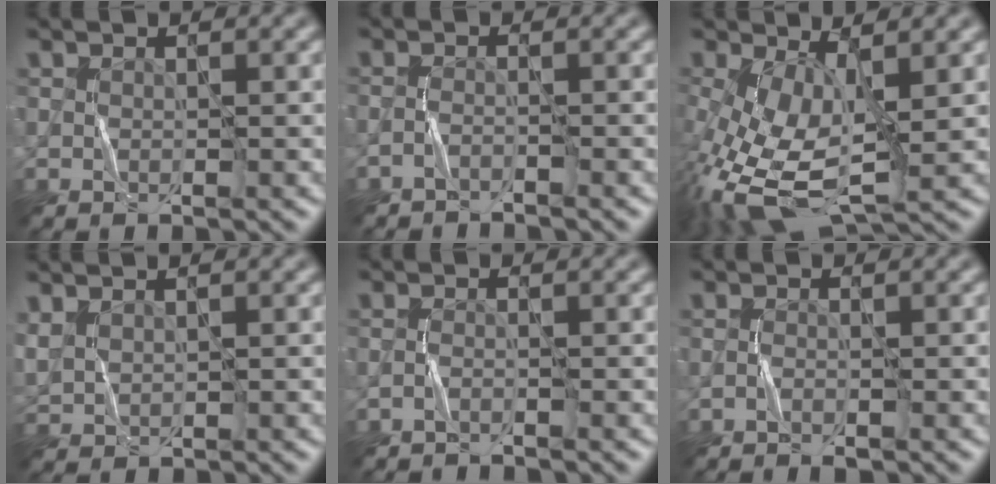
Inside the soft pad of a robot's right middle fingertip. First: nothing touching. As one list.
[{"total": 1.3, "force": [-1.3, 0.1, 0.3], "torque": [-0.006, -0.001, -0.028]}, {"total": 9.7, "force": [-1.9, 4.9, 8.2], "torque": [-0.190, -0.017, -0.032]}, {"total": 1.7, "force": [1.2, 0.9, 0.9], "torque": [-0.027, 0.006, 0.033]}, {"total": 1.0, "force": [-1.0, 0.0, 0.3], "torque": [-0.007, 0.002, -0.022]}, {"total": 1.1, "force": [-0.9, 0.2, 0.7], "torque": [-0.016, 0.002, -0.019]}]